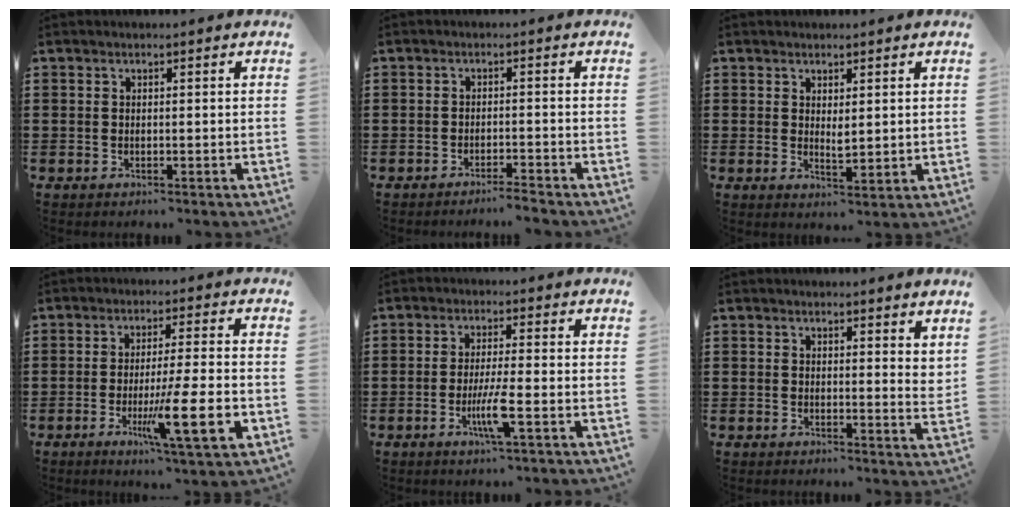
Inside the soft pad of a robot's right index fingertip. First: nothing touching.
{"total": 2.1, "force": [-2.0, -0.2, 0.6], "torque": [-0.011, 0.001, -0.040]}
{"total": 2.2, "force": [1.2, 0.6, 1.7], "torque": [-0.027, -0.003, 0.020]}
{"total": 11.5, "force": [-3.5, 1.0, 10.9], "torque": [-0.194, -0.015, -0.061]}
{"total": 5.5, "force": [-2.0, 0.2, 5.1], "torque": [-0.107, -0.021, -0.039]}
{"total": 1.8, "force": [1.6, 0.6, 0.5], "torque": [0.002, -0.002, 0.029]}